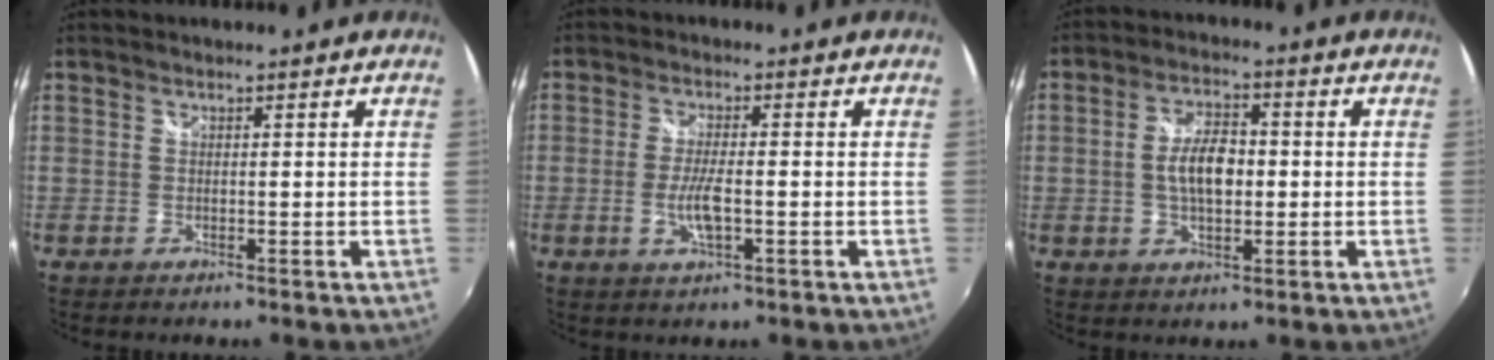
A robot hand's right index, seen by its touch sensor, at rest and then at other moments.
{"total": 5.1, "force": [-1.3, 1.3, 4.8], "torque": [-0.097, -0.006, -0.024]}
{"total": 7.6, "force": [-0.3, 3.9, 6.6], "torque": [-0.121, 0.008, -0.004]}